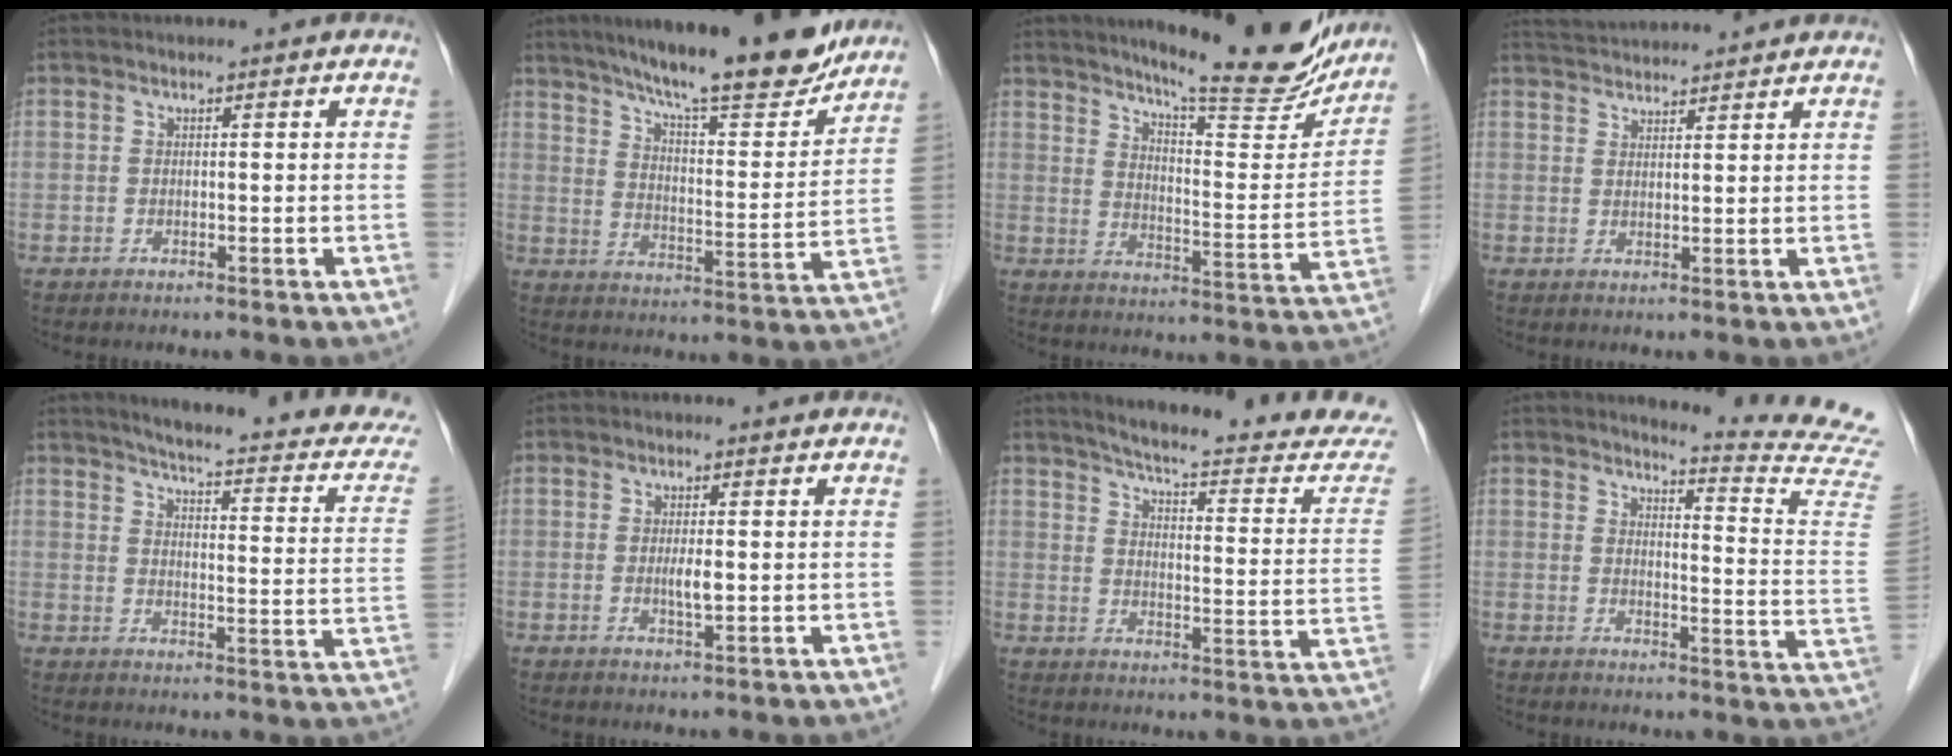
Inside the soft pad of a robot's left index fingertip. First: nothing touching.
{"total": 19.0, "force": [16.4, 2.3, 9.4], "torque": [-0.148, -0.012, 0.234]}
{"total": 19.8, "force": [17.6, 2.0, 9.0], "torque": [-0.127, -0.047, 0.231]}
{"total": 7.1, "force": [6.9, -0.1, 1.5], "torque": [-0.034, 0.033, 0.109]}
{"total": 20.2, "force": [17.8, 2.2, 9.3], "torque": [-0.113, -0.050, 0.199]}
{"total": 2.0, "force": [-0.2, 0.3, 2.0], "torque": [-0.041, -0.006, -0.002]}
{"total": 21.1, "force": [19.5, 1.1, 7.9], "torque": [-0.105, -0.079, 0.233]}
{"total": 14.6, "force": [14.1, -2.8, 2.4], "torque": [-0.038, -0.149, 0.145]}